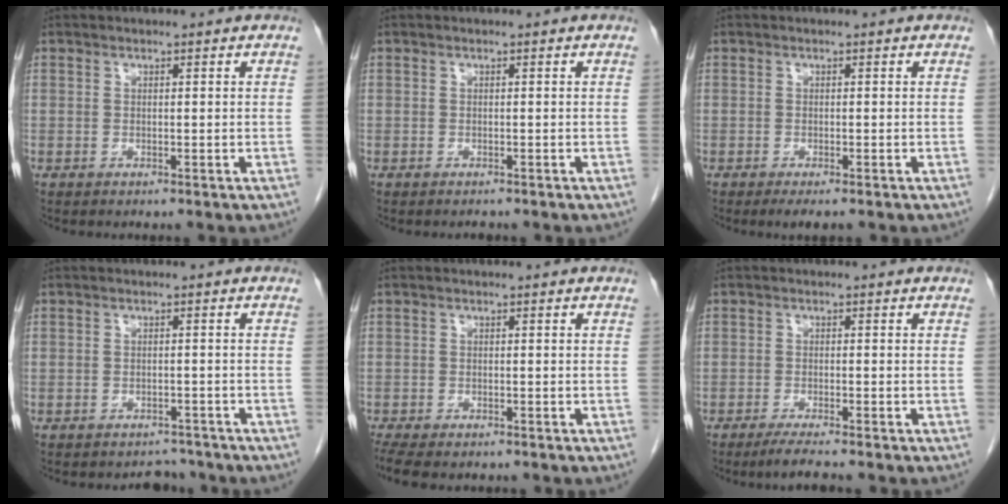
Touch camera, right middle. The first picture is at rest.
{"total": 0.5, "force": [-0.5, 0.1, 0.0], "torque": [-0.006, -0.001, -0.008]}
{"total": 2.2, "force": [-1.6, 0.5, 1.5], "torque": [-0.021, -0.006, -0.023]}
{"total": 2.8, "force": [-2.5, 1.2, -0.3], "torque": [0.005, 0.004, -0.034]}
{"total": 7.5, "force": [-6.0, 2.7, 3.7], "torque": [-0.068, -0.009, -0.091]}
{"total": 3.5, "force": [-2.9, -0.2, 2.0], "torque": [-0.039, -0.009, -0.053]}